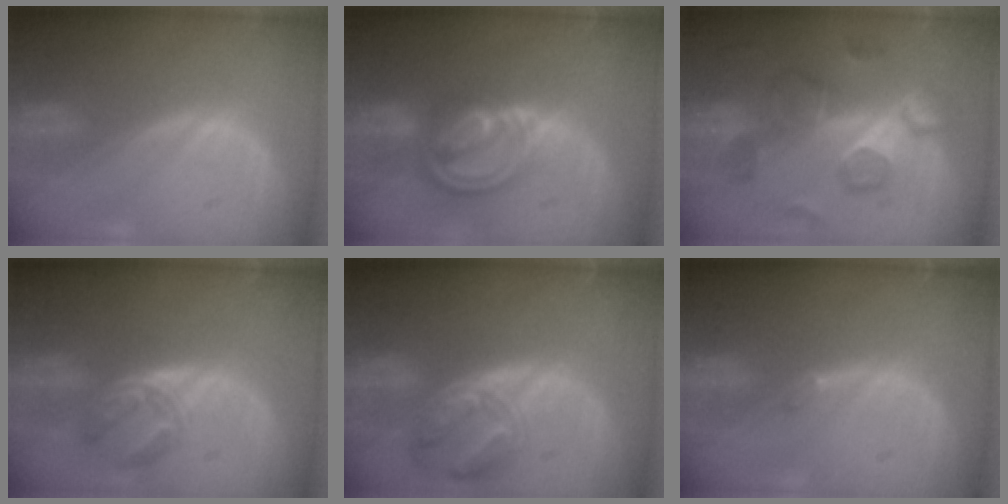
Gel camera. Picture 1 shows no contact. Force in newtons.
{"total": 8.3, "press": 7.1, "slide": 4.4}
{"total": 9.6, "press": 8.8, "slide": 3.7}
{"total": 5.5, "press": 4.9, "slide": 2.6}
{"total": 8.2, "press": 7.2, "slide": 4.0}
{"total": 0.8, "press": 0.8, "slide": 0.2}